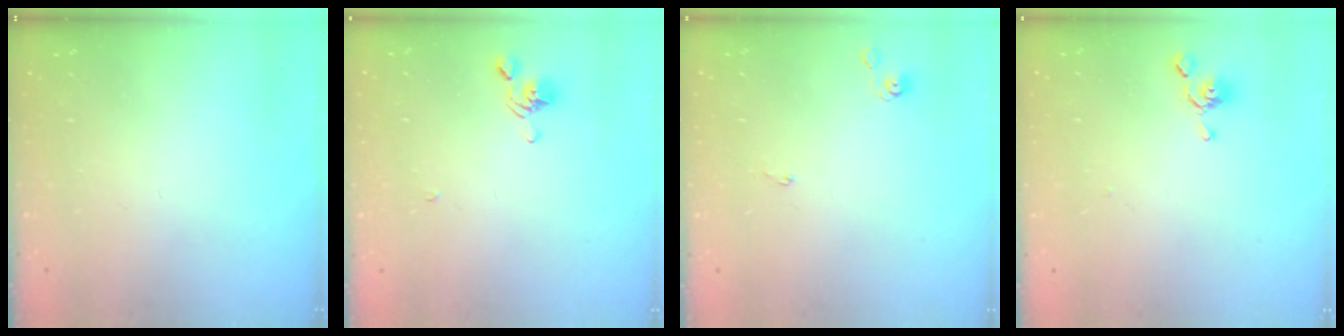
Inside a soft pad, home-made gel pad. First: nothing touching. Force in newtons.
{"total": 2.6, "press": 2.6, "slide": 0.6}
{"total": 0.0}
{"total": 0.6, "press": 0.0, "slide": 0.6}